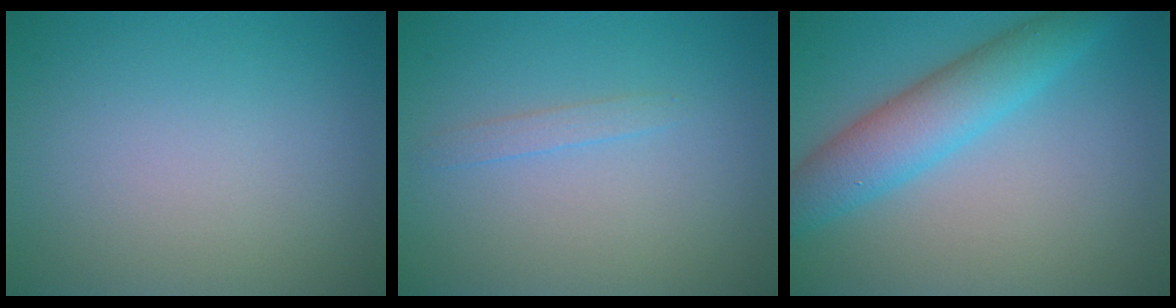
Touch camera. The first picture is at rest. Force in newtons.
{"total": 1.0, "press": 1.0, "slide": 0.1}
{"total": 5.3, "press": 5.3, "slide": 0.1}